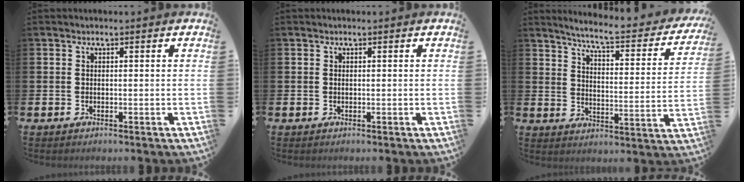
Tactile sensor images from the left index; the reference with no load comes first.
{"total": 0.0}
{"total": 6.1, "force": [5.5, 0.3, 2.5], "torque": [-0.067, -0.046, 0.085]}